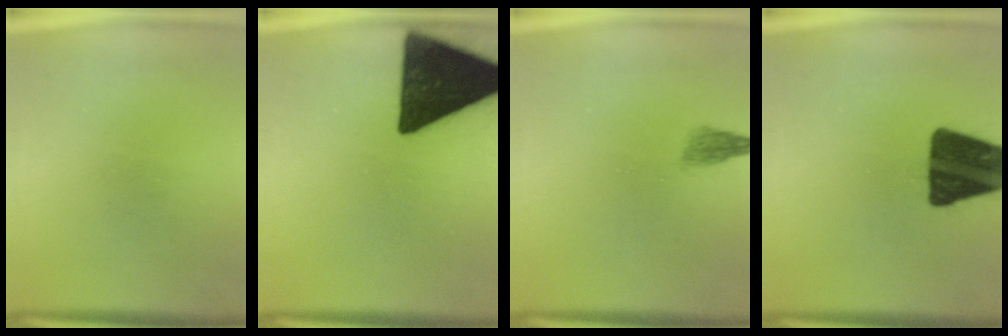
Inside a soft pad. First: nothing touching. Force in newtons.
{"total": 19.4}
{"total": 1.8}
{"total": 18.7}